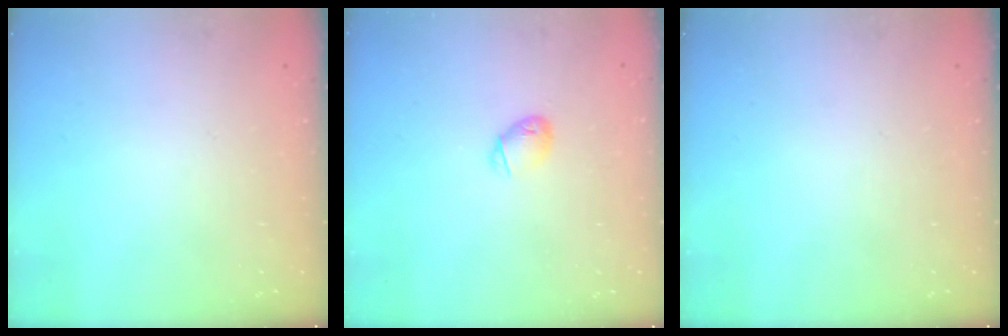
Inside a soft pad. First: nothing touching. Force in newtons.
{"total": 4.0, "press": 3.9, "slide": 0.8}
{"total": 0.0}